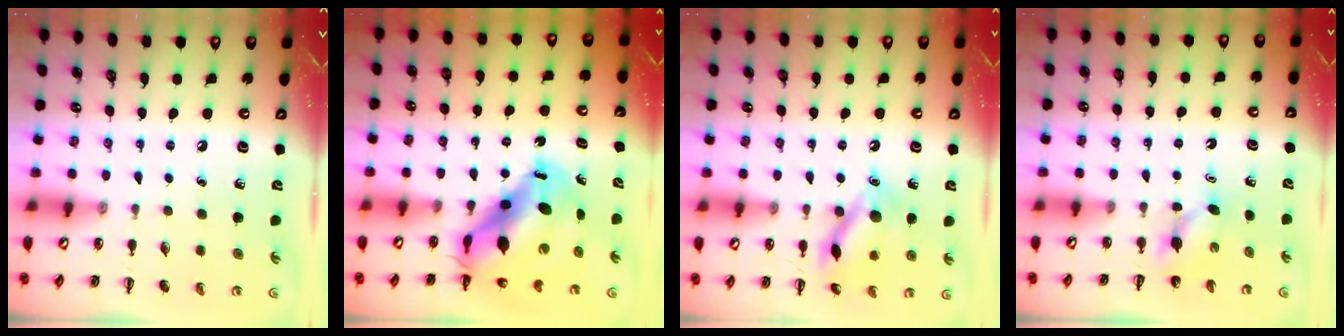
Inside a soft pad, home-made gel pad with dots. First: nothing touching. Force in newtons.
{"total": 13.4, "press": 12.9, "slide": 3.6}
{"total": 13.7, "press": 13.7, "slide": 1.3}
{"total": 2.9, "press": 2.8, "slide": 0.8}